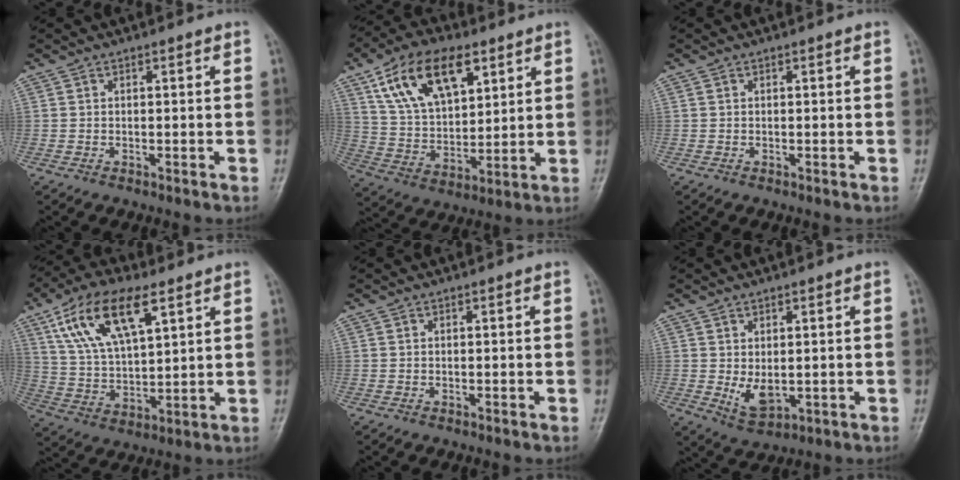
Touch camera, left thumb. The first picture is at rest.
{"total": 17.1, "force": [8.6, 9.2, 11.6], "torque": [-0.176, -0.022, 0.161]}
{"total": 0.0}
{"total": 15.7, "force": [7.9, 6.8, 11.8], "torque": [-0.206, -0.015, 0.149]}
{"total": 0.0}
{"total": 5.1, "force": [0.0, 2.9, 4.2], "torque": [-0.068, -0.012, 0.014]}